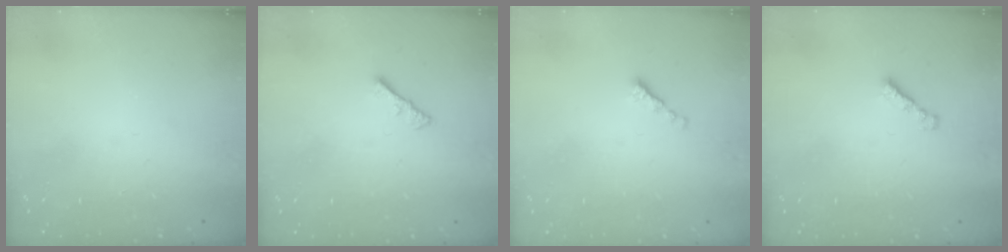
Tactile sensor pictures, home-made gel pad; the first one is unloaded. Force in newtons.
{"total": 1.1, "press": 1.1, "slide": 0.4}
{"total": 0.0}
{"total": 1.6, "press": 1.5, "slide": 0.4}